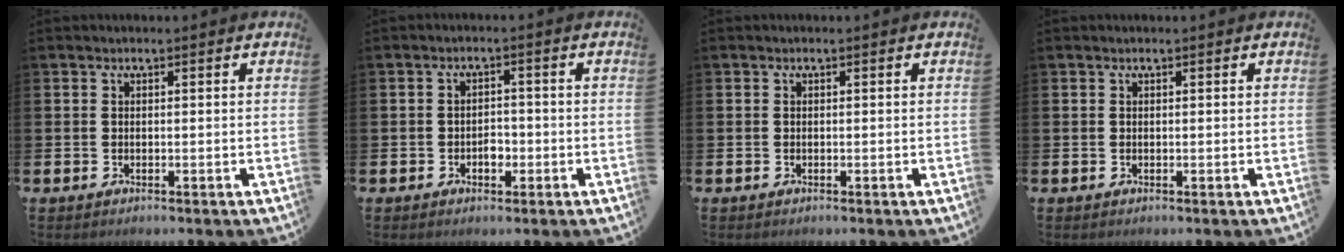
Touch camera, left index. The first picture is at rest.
{"total": 2.0, "force": [-0.7, 1.5, 1.1], "torque": [-0.011, -0.001, -0.019]}
{"total": 0.0}
{"total": 0.0}